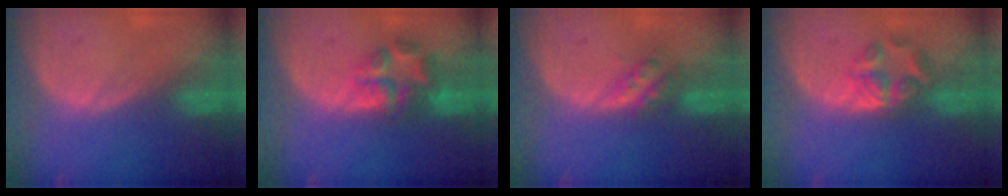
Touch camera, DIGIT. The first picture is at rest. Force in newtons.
{"total": 6.4, "press": 6.3, "slide": 1.4}
{"total": 4.1, "press": 3.6, "slide": 2.1}
{"total": 5.7, "press": 4.8, "slide": 3.2}